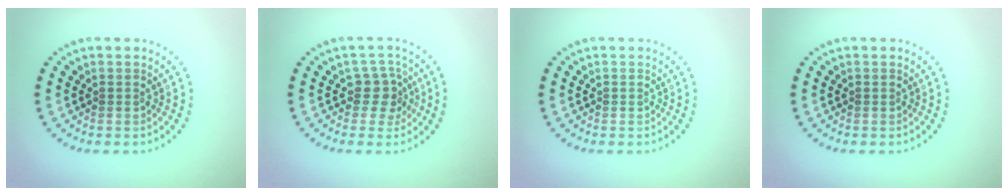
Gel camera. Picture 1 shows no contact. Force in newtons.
{"total": 2.5, "press": 1.9, "slide": 1.6}
{"total": 0.0}
{"total": 0.0}